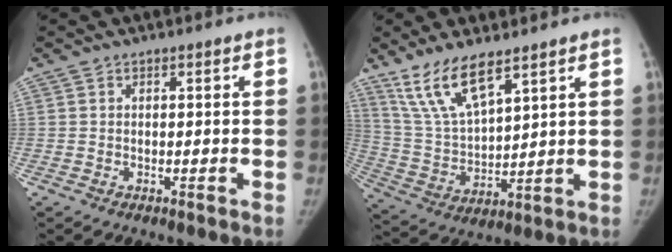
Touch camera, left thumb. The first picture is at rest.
{"total": 12.0, "force": [8.3, 3.7, 7.8], "torque": [-0.143, -0.037, 0.181]}